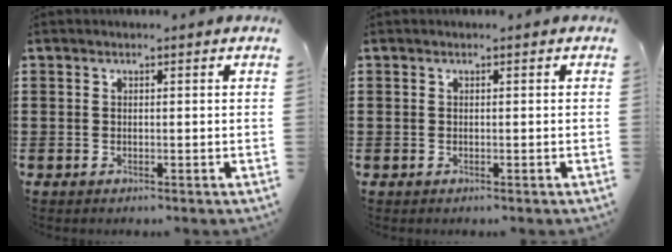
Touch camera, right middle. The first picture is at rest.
{"total": 0.0}